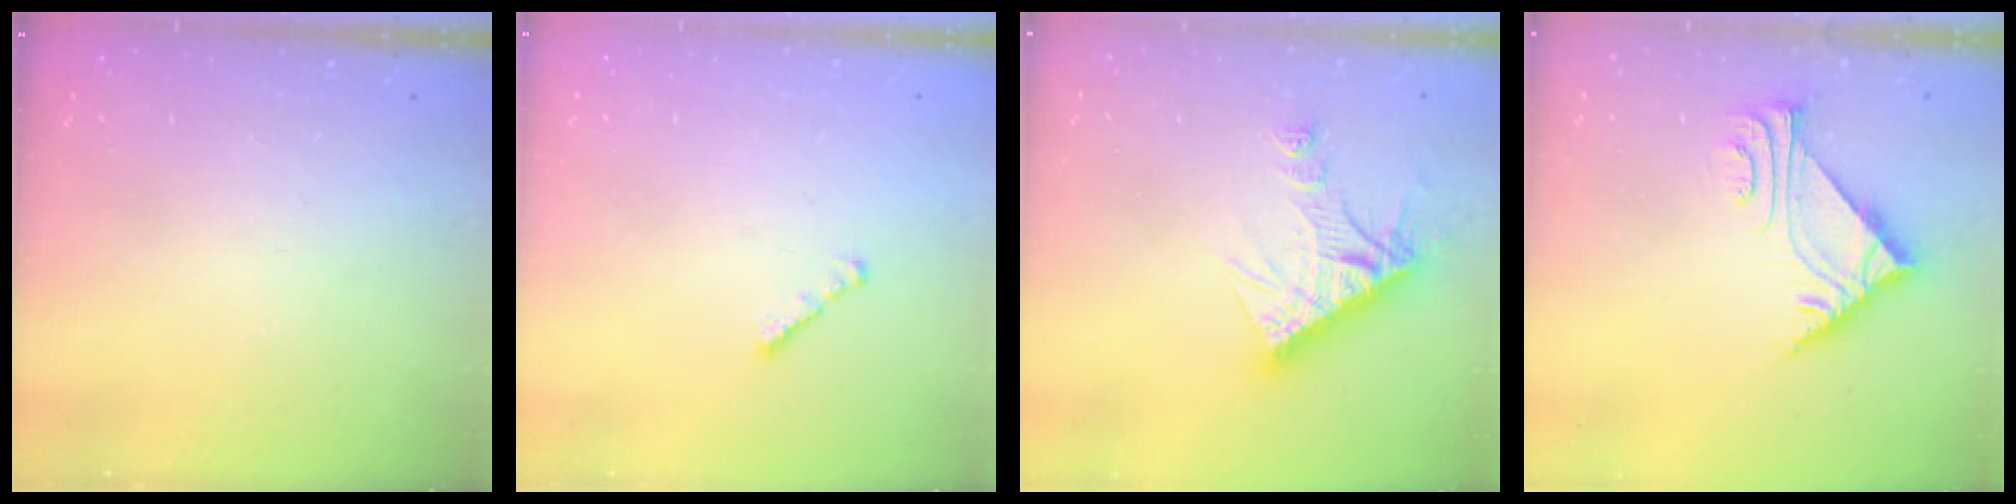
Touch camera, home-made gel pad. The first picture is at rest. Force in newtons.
{"total": 1.8, "press": 1.7, "slide": 0.6}
{"total": 13.5, "press": 13.5, "slide": 1.1}
{"total": 6.0, "press": 6.0, "slide": 0.1}